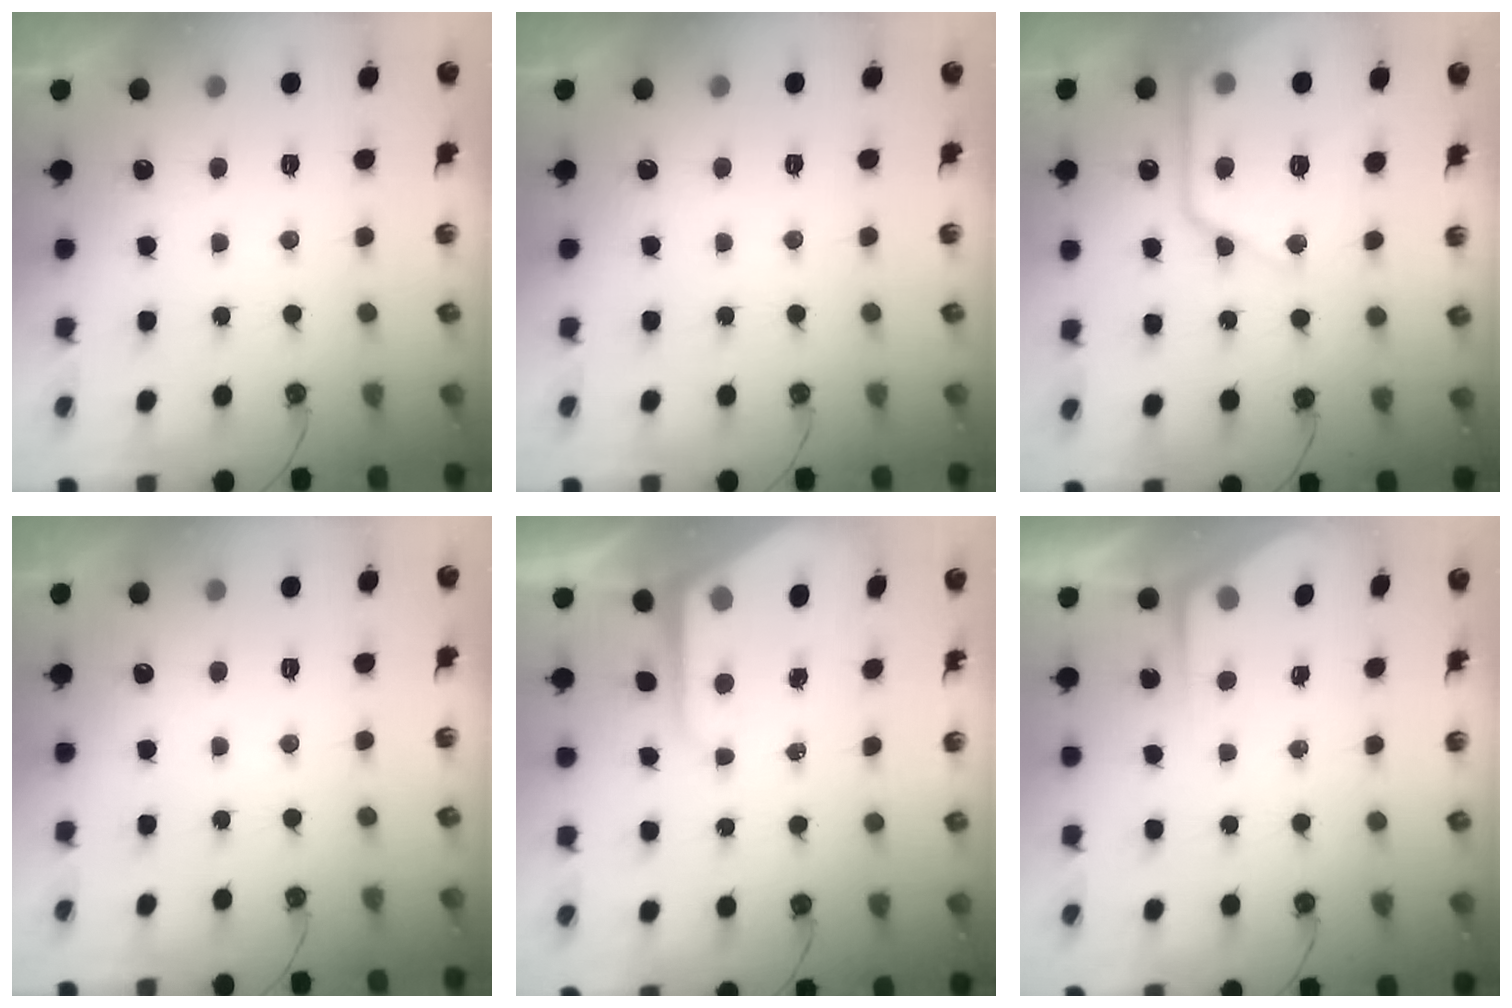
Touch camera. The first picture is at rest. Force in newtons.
{"total": 0.0}
{"total": 16.6, "press": 16.6, "slide": 0.8}
{"total": 0.0}
{"total": 7.3, "press": 7.3, "slide": 0.6}
{"total": 2.7, "press": 2.7, "slide": 0.4}